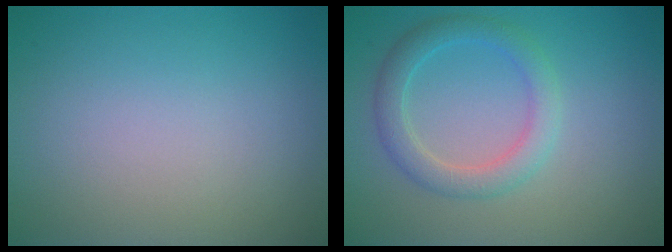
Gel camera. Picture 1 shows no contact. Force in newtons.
{"total": 3.0, "press": 3.0, "slide": 0.3}